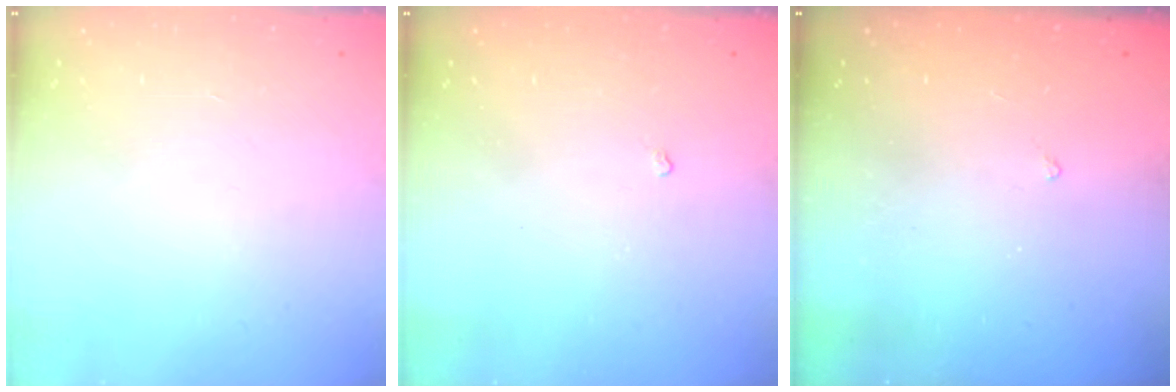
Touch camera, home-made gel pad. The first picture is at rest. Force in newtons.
{"total": 2.3, "press": 2.3, "slide": 0.3}
{"total": 2.0, "press": 1.9, "slide": 0.3}